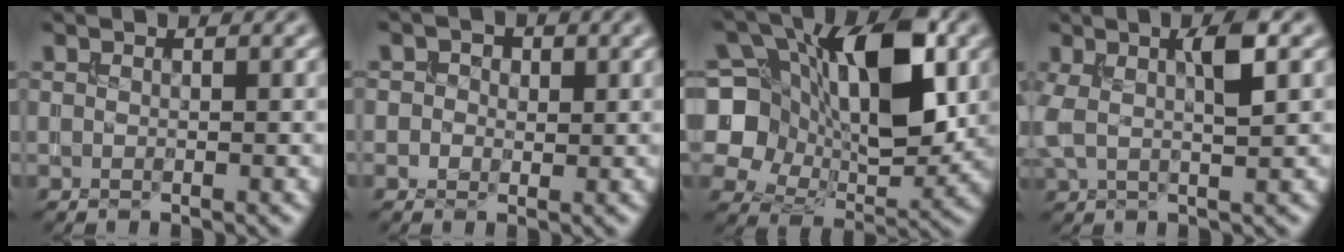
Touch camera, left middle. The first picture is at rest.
{"total": 2.8, "force": [0.9, 2.4, 1.2], "torque": [-0.009, 0.002, -0.007]}
{"total": 11.2, "force": [2.2, 7.2, 8.2], "torque": [-0.128, 0.004, 0.037]}
{"total": 4.1, "force": [1.1, 1.2, 3.8], "torque": [-0.078, 0.011, 0.017]}